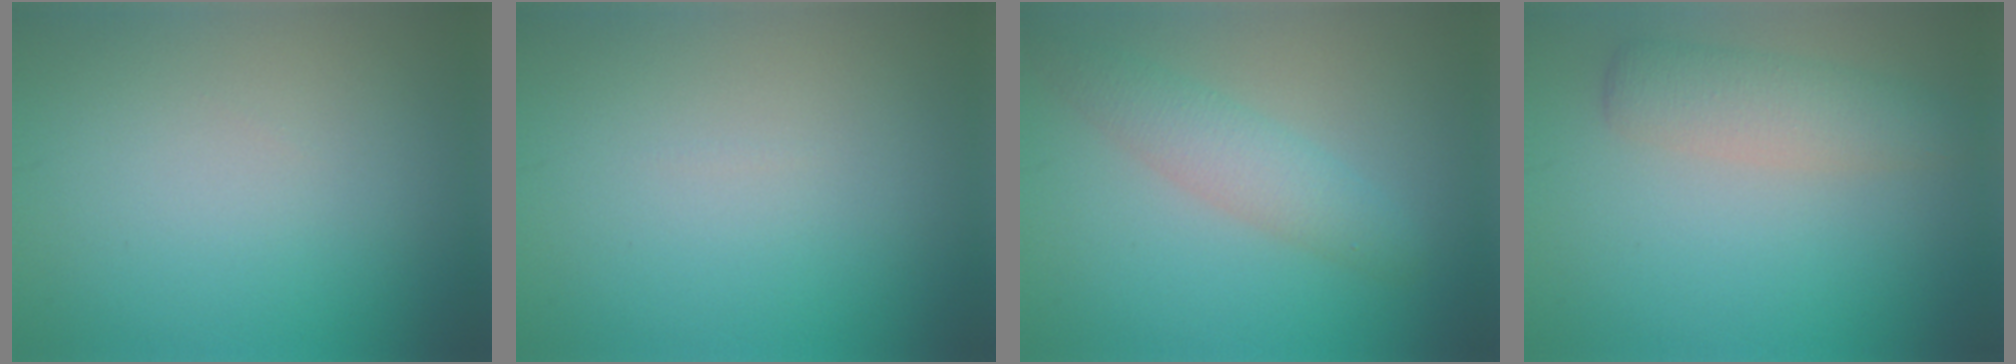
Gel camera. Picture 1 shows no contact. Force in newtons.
{"total": 0.0}
{"total": 3.4, "press": 3.4, "slide": 0.1}
{"total": 3.7, "press": 3.7, "slide": 0.1}